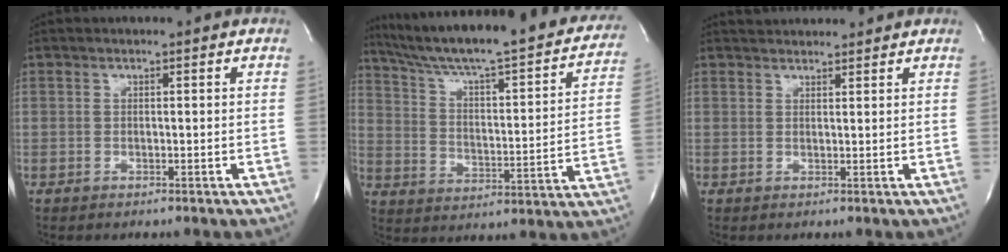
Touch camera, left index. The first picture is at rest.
{"total": 30.3, "force": [25.8, 4.2, 15.2], "torque": [-0.239, -0.035, 0.345]}
{"total": 4.6, "force": [4.4, 0.8, 0.7], "torque": [-0.013, 0.030, 0.064]}